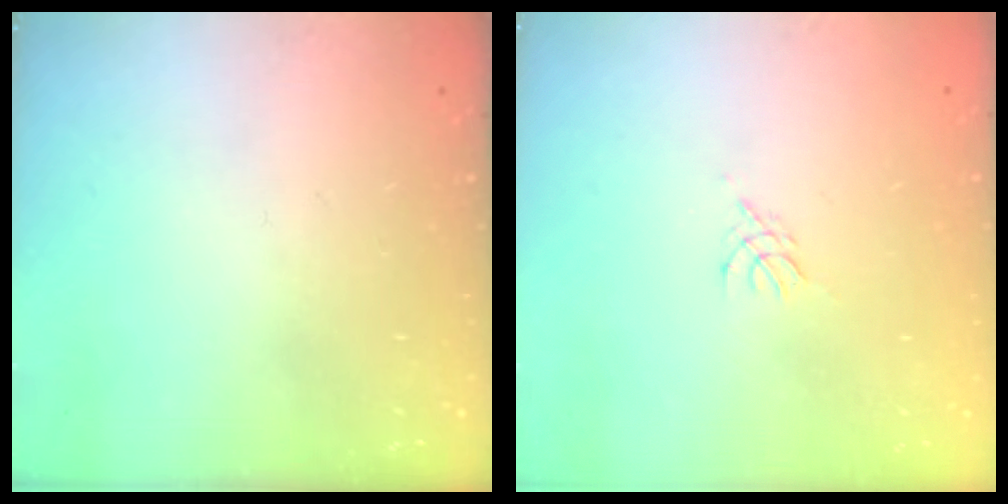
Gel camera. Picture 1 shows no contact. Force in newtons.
{"total": 2.7, "press": 2.6, "slide": 0.6}